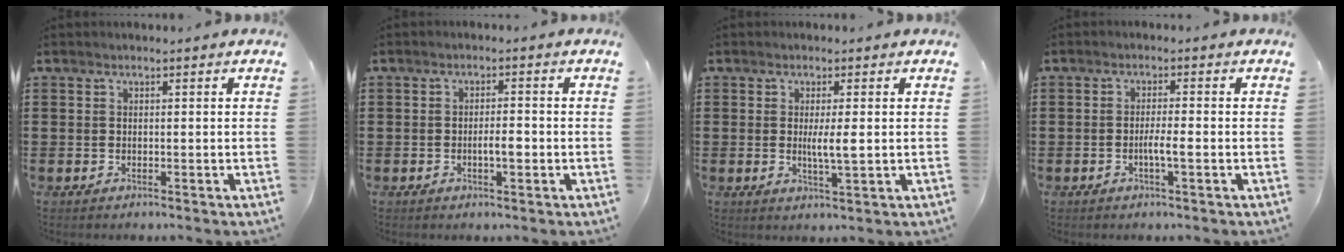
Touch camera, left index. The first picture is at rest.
{"total": 2.9, "force": [-0.6, 0.8, 2.7], "torque": [-0.048, 0.003, -0.011]}
{"total": 3.5, "force": [0.3, 0.3, 3.4], "torque": [-0.063, -0.005, 0.004]}
{"total": 2.9, "force": [-0.8, 0.2, 2.7], "torque": [-0.054, -0.004, -0.018]}